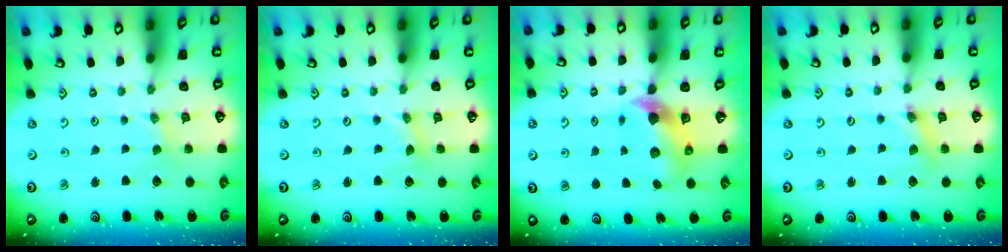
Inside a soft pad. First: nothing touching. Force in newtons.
{"total": 0.7, "press": 0.7, "slide": 0.1}
{"total": 6.6, "press": 6.5, "slide": 0.9}
{"total": 3.0, "press": 3.0, "slide": 0.3}